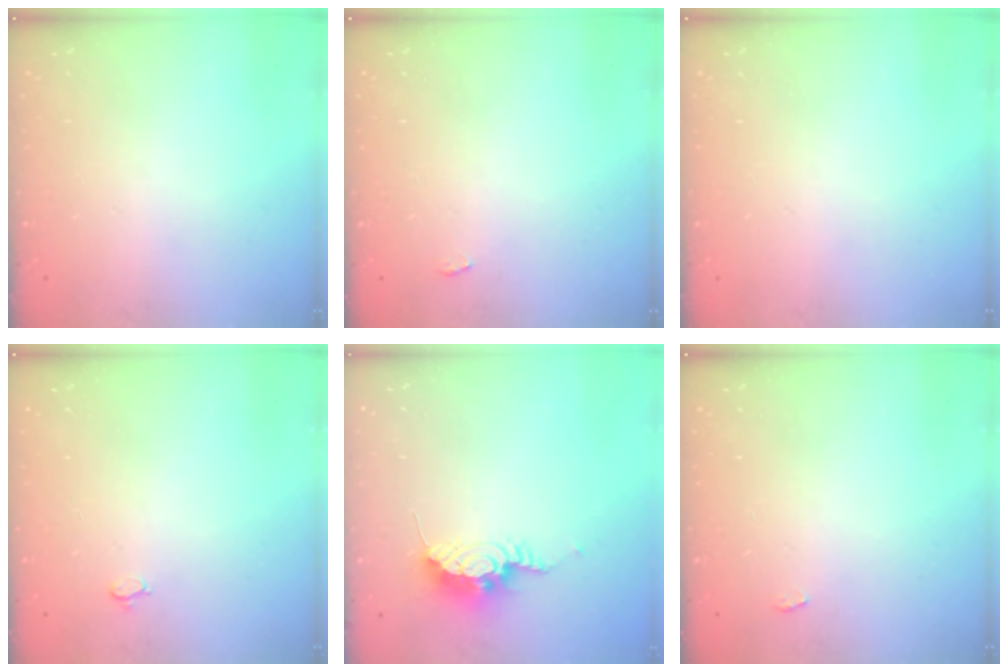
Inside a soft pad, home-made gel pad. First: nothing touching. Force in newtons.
{"total": 2.2, "press": 2.1, "slide": 0.3}
{"total": 0.0}
{"total": 2.6, "press": 2.6, "slide": 0.3}
{"total": 9.6, "press": 9.5, "slide": 1.1}
{"total": 2.2, "press": 2.1, "slide": 0.3}